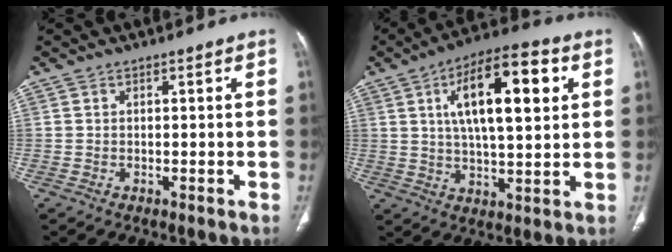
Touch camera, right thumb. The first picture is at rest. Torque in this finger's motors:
{"motor_torque": [0.63, 4.37, 2.09, 0.51, 0.27]}